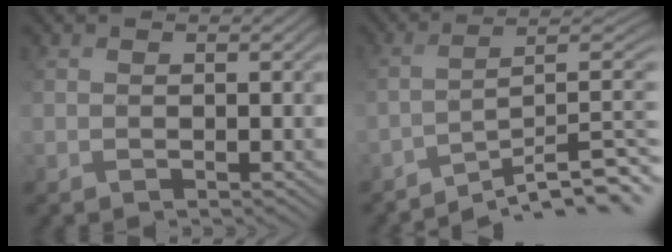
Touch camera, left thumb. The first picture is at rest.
{"total": 10.2, "force": [-7.2, 1.7, 6.9], "torque": [-0.089, 0.012, -0.111]}